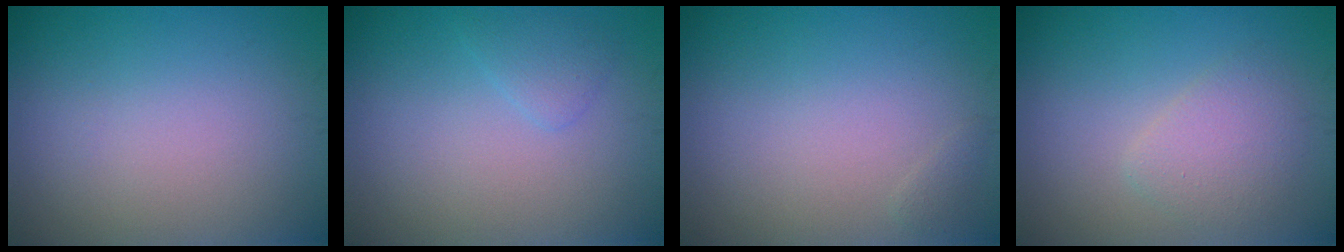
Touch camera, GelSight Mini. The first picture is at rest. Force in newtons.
{"total": 1.4, "press": 1.4, "slide": 0.1}
{"total": 0.6, "press": 0.5, "slide": 0.1}
{"total": 2.5, "press": 2.5, "slide": 0.1}